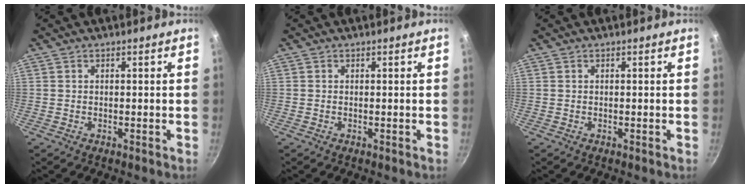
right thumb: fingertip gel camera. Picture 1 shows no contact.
{"total": 0.0}
{"total": 0.0}